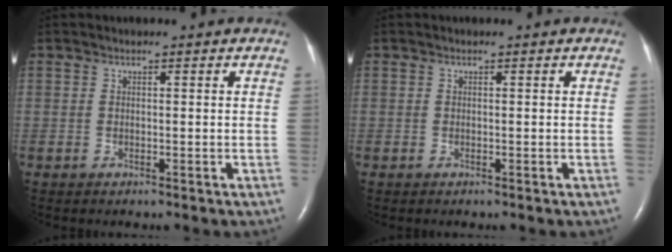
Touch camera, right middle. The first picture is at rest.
{"total": 0.0}